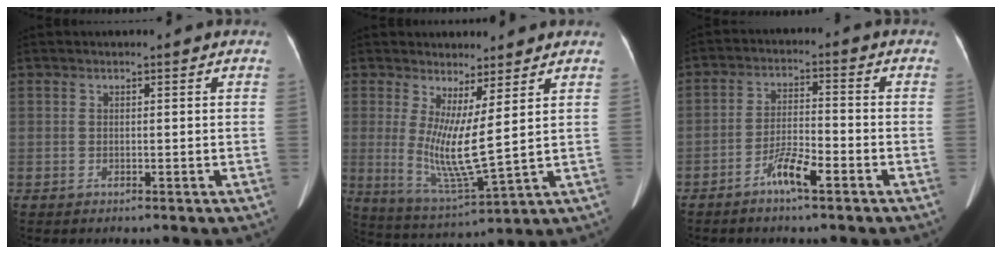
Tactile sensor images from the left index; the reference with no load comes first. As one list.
[{"total": 8.5, "force": [1.8, 0.2, 8.3], "torque": [-0.170, -0.038, 0.041]}, {"total": 5.4, "force": [-3.4, 0.7, 4.1], "torque": [-0.082, 0.004, -0.064]}]